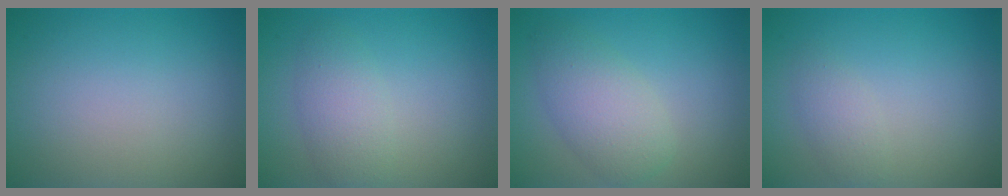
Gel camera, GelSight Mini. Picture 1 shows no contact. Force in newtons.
{"total": 2.8, "press": 2.8, "slide": 0.1}
{"total": 3.9, "press": 3.9, "slide": 0.1}
{"total": 1.6, "press": 1.6, "slide": 0.1}